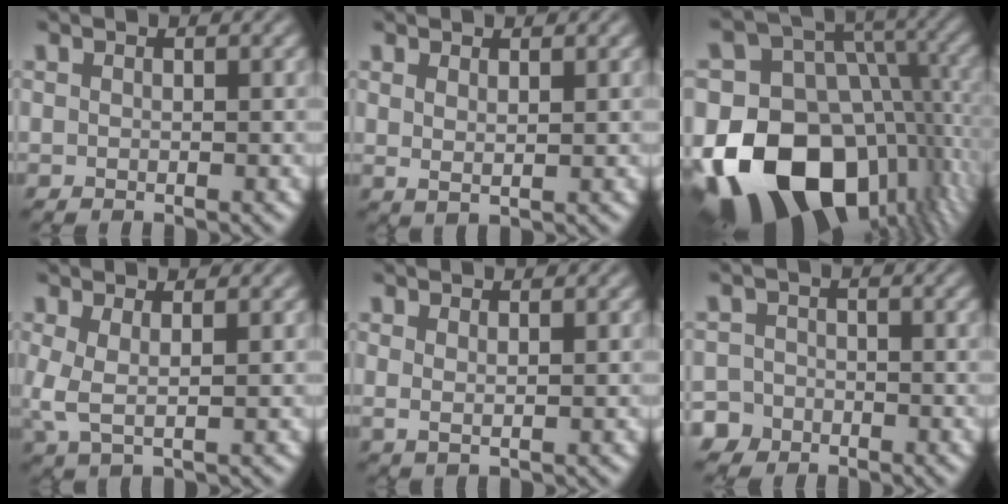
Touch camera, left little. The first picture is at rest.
{"total": 1.1, "force": [0.7, 0.2, 0.7], "torque": [-0.017, -0.002, 0.016]}
{"total": 18.4, "force": [-6.6, 12.5, 11.8], "torque": [-0.217, -0.004, -0.122]}
{"total": 2.3, "force": [0.4, 0.8, 2.2], "torque": [-0.055, 0.001, 0.005]}
{"total": 0.8, "force": [0.6, 0.0, 0.6], "torque": [-0.015, -0.001, 0.012]}
{"total": 3.9, "force": [-2.3, 3.1, 0.2], "torque": [0.026, 0.003, -0.058]}